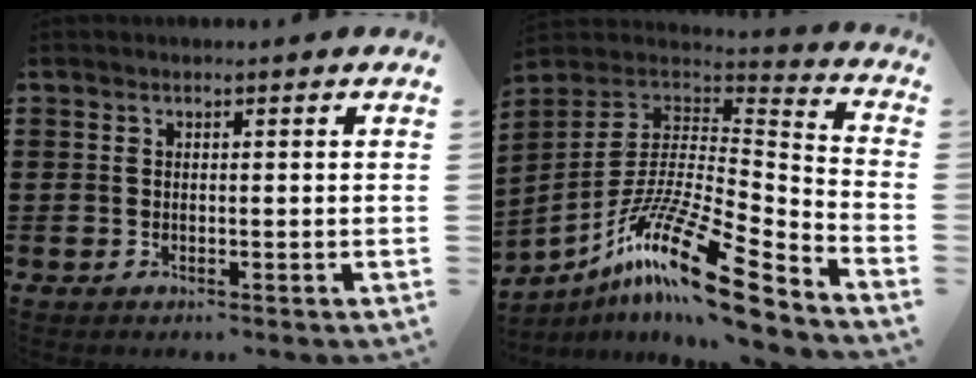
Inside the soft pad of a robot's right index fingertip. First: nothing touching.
{"total": 17.6, "force": [-11.1, 3.4, 13.3], "torque": [-0.250, 0.023, -0.202]}